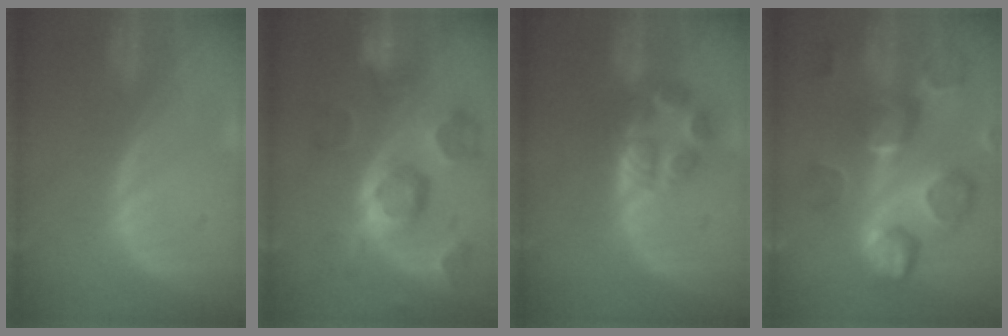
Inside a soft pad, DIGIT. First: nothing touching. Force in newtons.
{"total": 11.3, "press": 10.0, "slide": 5.3}
{"total": 5.6, "press": 5.5, "slide": 1.0}
{"total": 12.5, "press": 11.1, "slide": 5.8}